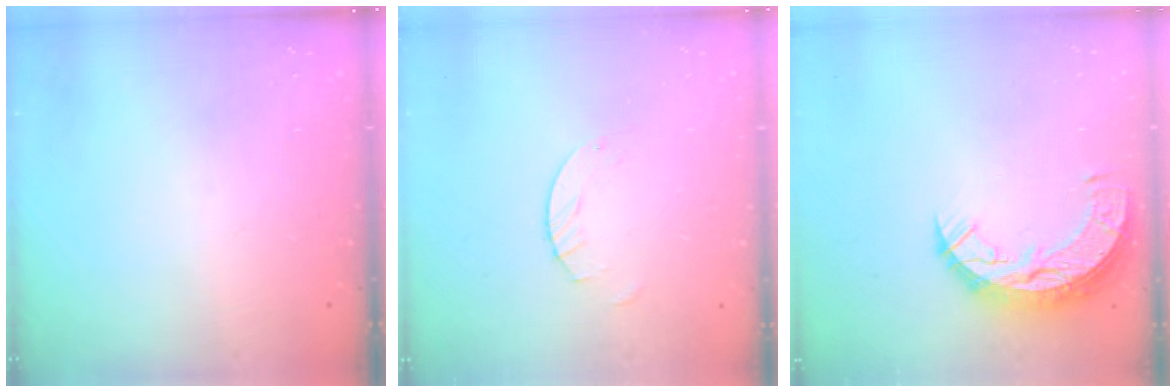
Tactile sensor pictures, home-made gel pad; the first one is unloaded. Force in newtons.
{"total": 2.5, "press": 2.5, "slide": 0.1}
{"total": 10.7, "press": 10.7, "slide": 0.8}